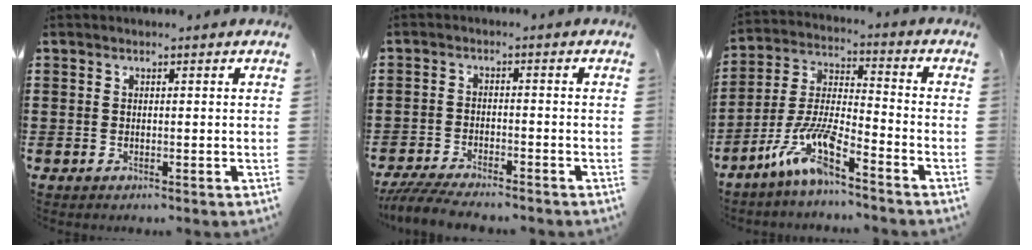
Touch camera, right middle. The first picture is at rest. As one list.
[{"total": 4.6, "force": [-4.4, 0.4, 1.4], "torque": [-0.044, -0.012, -0.092]}, {"total": 9.8, "force": [-7.3, 1.4, 6.4], "torque": [-0.149, -0.007, -0.145]}]